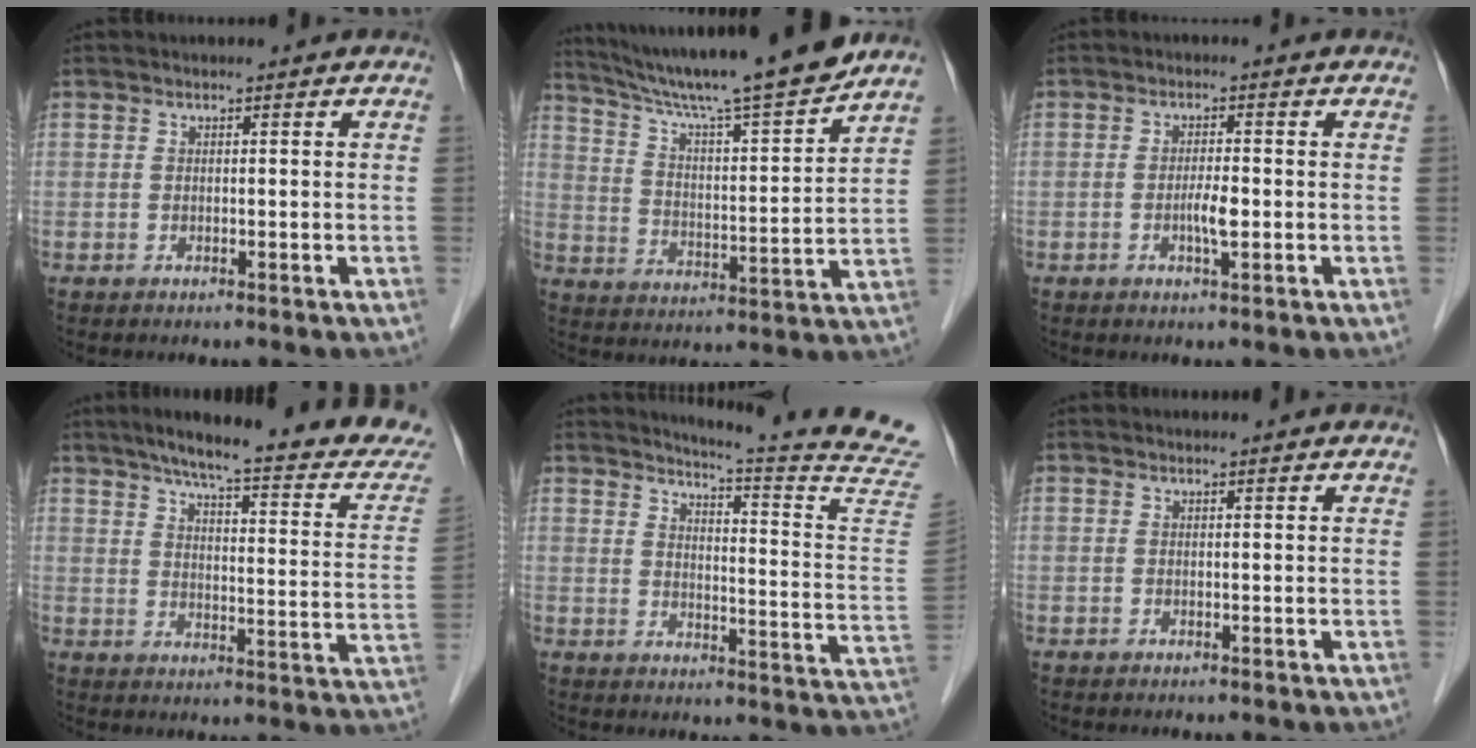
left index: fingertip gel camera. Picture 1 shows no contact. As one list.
[{"total": 18.8, "force": [16.5, -0.8, 9.1], "torque": [-0.154, -0.010, 0.258]}, {"total": 2.5, "force": [-0.6, 0.3, 2.4], "torque": [-0.048, -0.001, -0.010]}, {"total": 23.3, "force": [20.1, 1.6, 11.7], "torque": [-0.155, -0.044, 0.246]}, {"total": 19.2, "force": [18.1, -2.4, 5.9], "torque": [-0.096, -0.146, 0.202]}, {"total": 2.6, "force": [2.5, 0.2, 0.6], "torque": [-0.012, 0.013, 0.026]}]